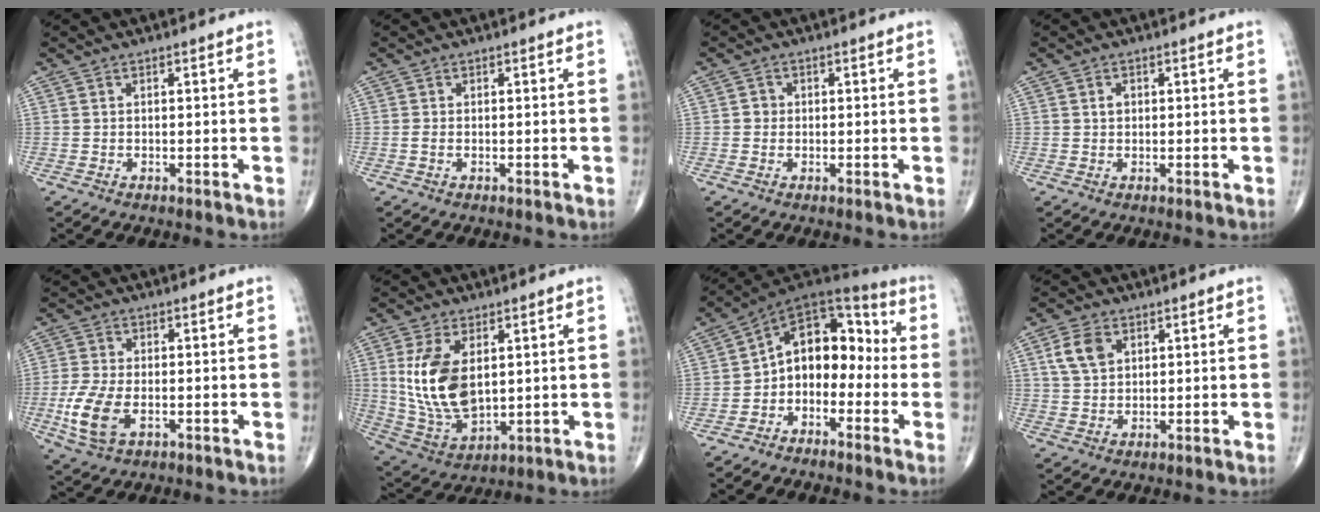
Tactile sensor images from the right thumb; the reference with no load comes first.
{"total": 0.8, "force": [-0.2, 0.4, 0.6], "torque": [-0.015, -0.001, -0.005]}
{"total": 1.4, "force": [-0.1, 1.4, 0.4], "torque": [0.001, 0.004, -0.004]}
{"total": 1.2, "force": [0.3, 1.0, 0.7], "torque": [-0.008, 0.002, 0.004]}
{"total": 8.9, "force": [-2.4, 4.9, 7.1], "torque": [-0.160, -0.003, -0.041]}
{"total": 14.6, "force": [2.6, 8.3, 11.7], "torque": [-0.224, -0.017, 0.066]}
{"total": 12.7, "force": [-2.5, 8.9, 8.7], "torque": [-0.091, 0.068, -0.059]}
{"total": 6.0, "force": [2.3, 4.1, 3.8], "torque": [-0.064, -0.003, 0.046]}